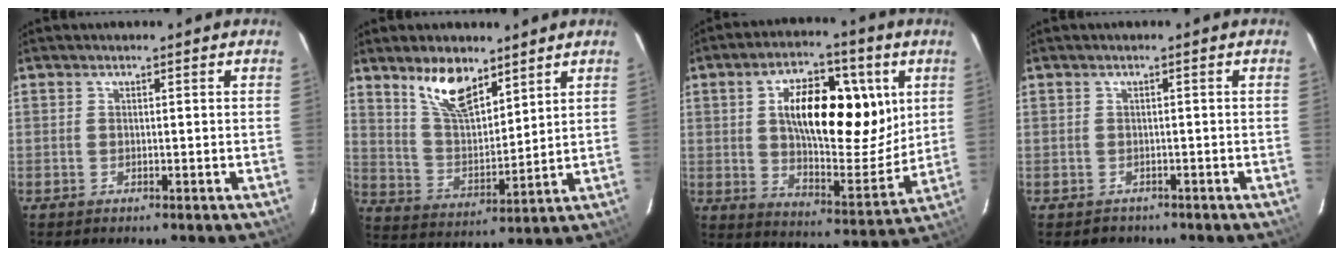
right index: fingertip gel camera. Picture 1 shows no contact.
{"total": 11.0, "force": [7.6, 4.4, 6.6], "torque": [-0.118, 0.003, 0.151]}
{"total": 19.1, "force": [5.2, 8.9, 16.1], "torque": [-0.257, 0.009, 0.085]}
{"total": 2.1, "force": [-1.2, 1.7, 0.0], "torque": [0.001, 0.009, -0.012]}